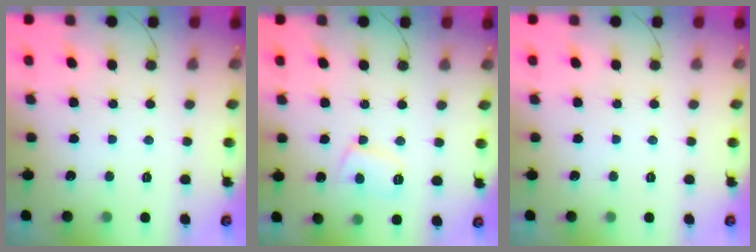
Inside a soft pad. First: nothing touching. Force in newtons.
{"total": 7.3, "press": 7.3, "slide": 0.7}
{"total": 0.0}